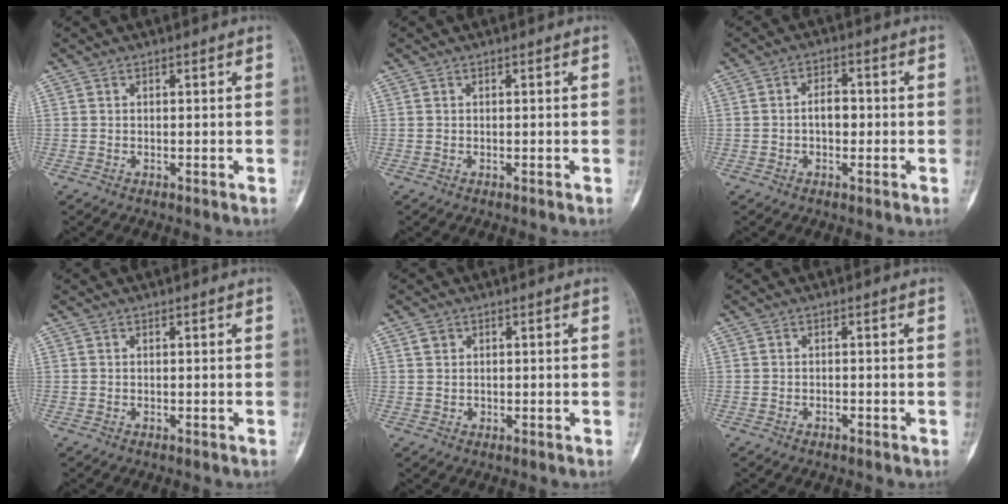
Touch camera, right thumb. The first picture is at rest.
{"total": 0.0}
{"total": 4.2, "force": [-0.4, 2.6, 3.3], "torque": [-0.045, 0.012, -0.010]}
{"total": 0.0}
{"total": 2.0, "force": [0.7, 1.7, 0.6], "torque": [-0.003, -0.002, 0.013]}
{"total": 0.5, "force": [-0.4, 0.3, 0.2], "torque": [-0.005, 0.003, -0.008]}